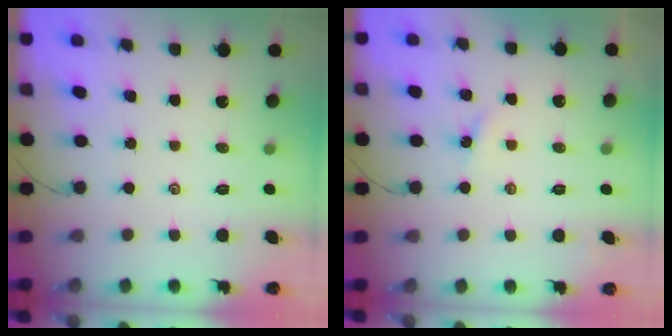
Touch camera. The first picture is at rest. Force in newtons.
{"total": 1.9, "press": 1.8, "slide": 0.3}